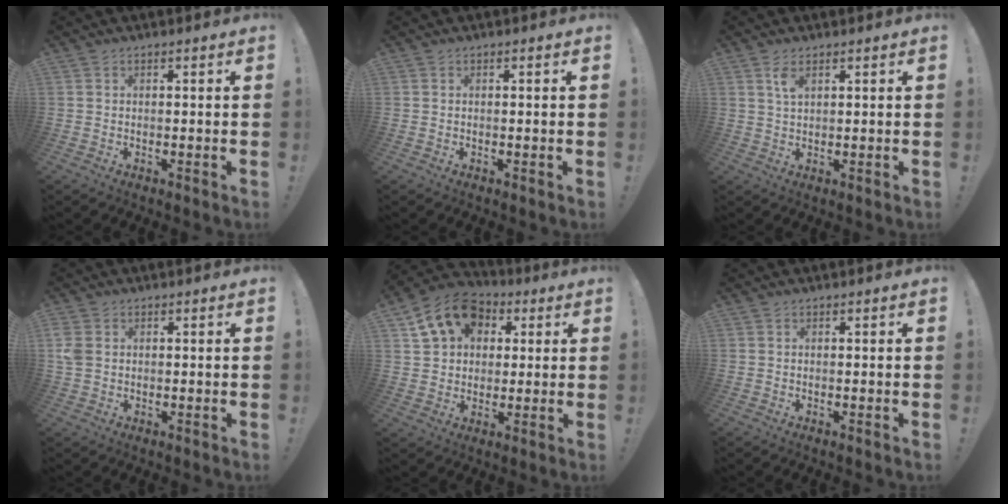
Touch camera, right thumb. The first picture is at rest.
{"total": 0.0}
{"total": 3.6, "force": [1.8, 1.5, 2.7], "torque": [-0.043, -0.005, 0.030]}
{"total": 3.9, "force": [0.8, 3.0, 2.3], "torque": [-0.043, 0.003, 0.017]}
{"total": 14.0, "force": [5.6, 10.8, 6.9], "torque": [-0.107, -0.017, 0.110]}
{"total": 0.0}